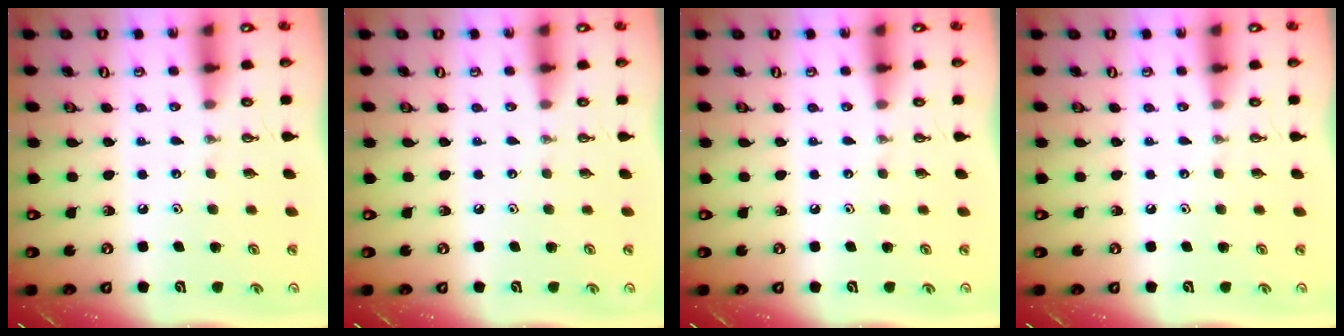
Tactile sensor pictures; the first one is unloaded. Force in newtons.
{"total": 0.0}
{"total": 0.0}
{"total": 0.0}